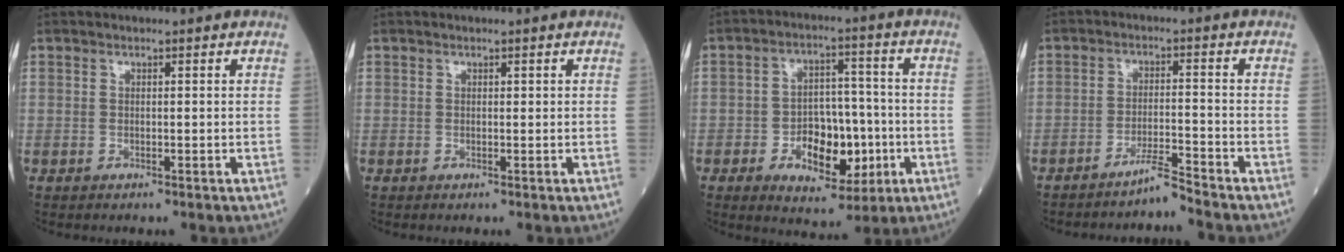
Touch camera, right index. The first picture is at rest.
{"total": 0.0}
{"total": 10.8, "force": [-3.1, 5.9, 8.4], "torque": [-0.135, 0.012, -0.042]}
{"total": 3.9, "force": [-3.6, -1.2, 1.0], "torque": [-0.016, -0.017, -0.067]}